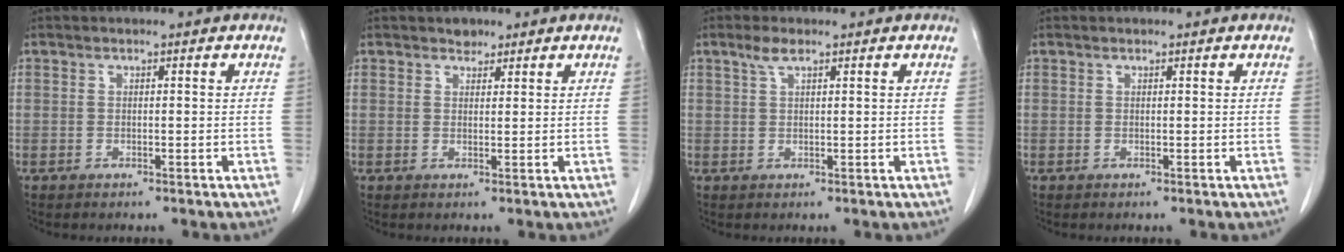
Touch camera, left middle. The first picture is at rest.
{"total": 1.6, "force": [1.3, 1.0, 0.2], "torque": [-0.003, -0.001, 0.019]}
{"total": 2.1, "force": [1.4, 0.5, 1.5], "torque": [-0.034, 0.006, 0.030]}
{"total": 0.0}